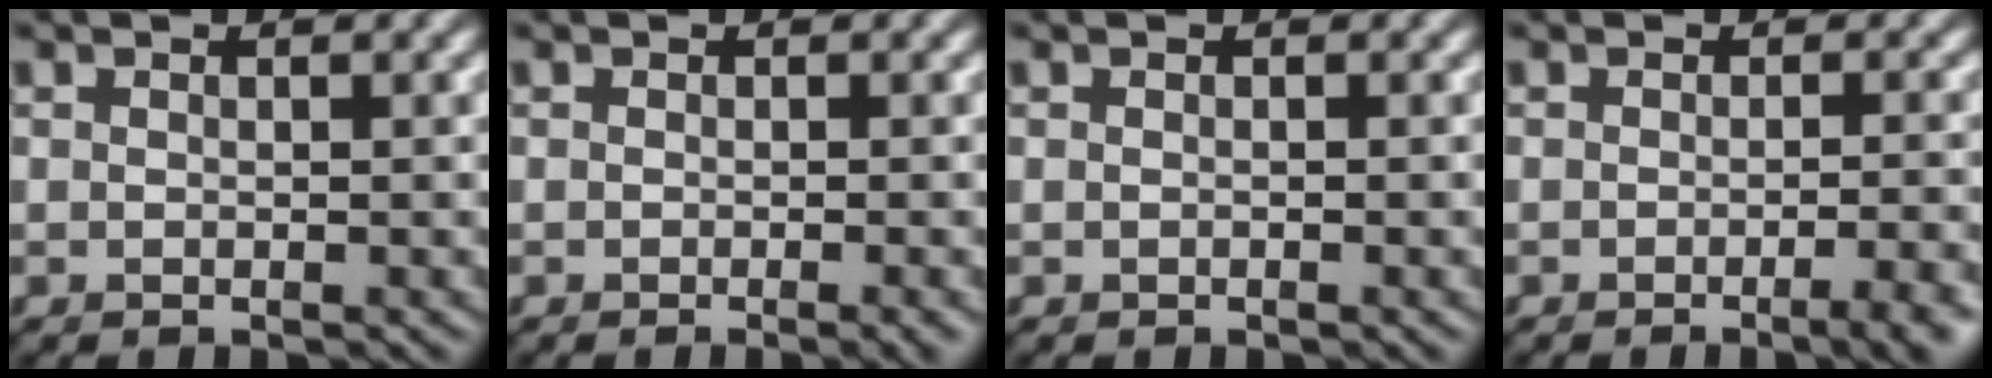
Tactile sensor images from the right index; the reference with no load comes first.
{"total": 1.5, "force": [-0.5, 0.4, 1.4], "torque": [-0.013, -0.005, -0.008]}
{"total": 0.0}
{"total": 4.4, "force": [-2.2, 1.3, 3.6], "torque": [-0.025, 0.005, -0.025]}